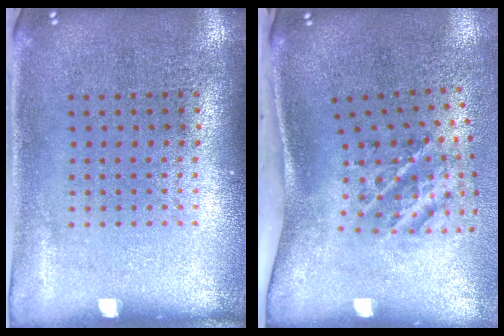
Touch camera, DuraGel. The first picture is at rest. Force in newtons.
{"total": 2.3, "press": 1.4, "slide": 1.8}